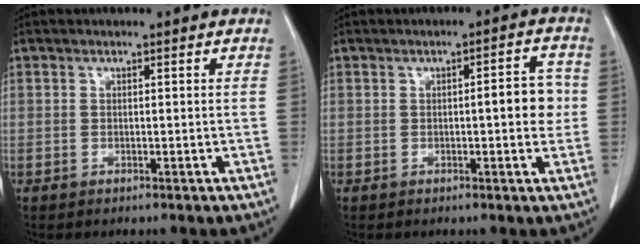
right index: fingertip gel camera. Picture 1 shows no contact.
{"total": 4.6, "force": [-0.1, 1.2, 4.5], "torque": [-0.056, 0.008, -0.003]}